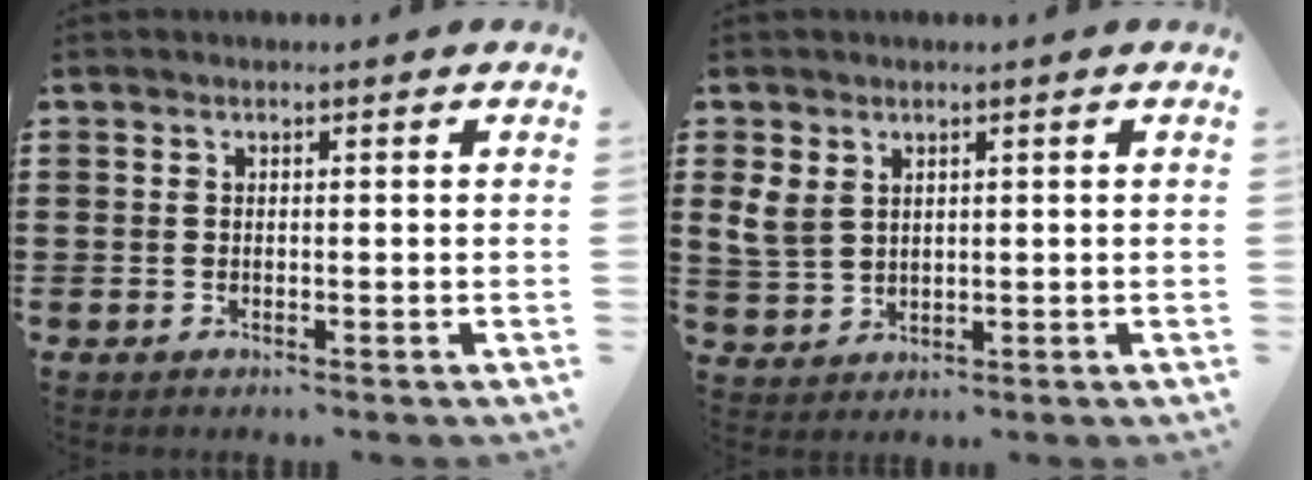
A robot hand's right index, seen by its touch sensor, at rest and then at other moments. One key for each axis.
{"total": 3.9, "fx": 1.8, "fy": 3.0, "fz": 1.8, "tx": -0.054, "ty": 0.008, "tz": 0.032}